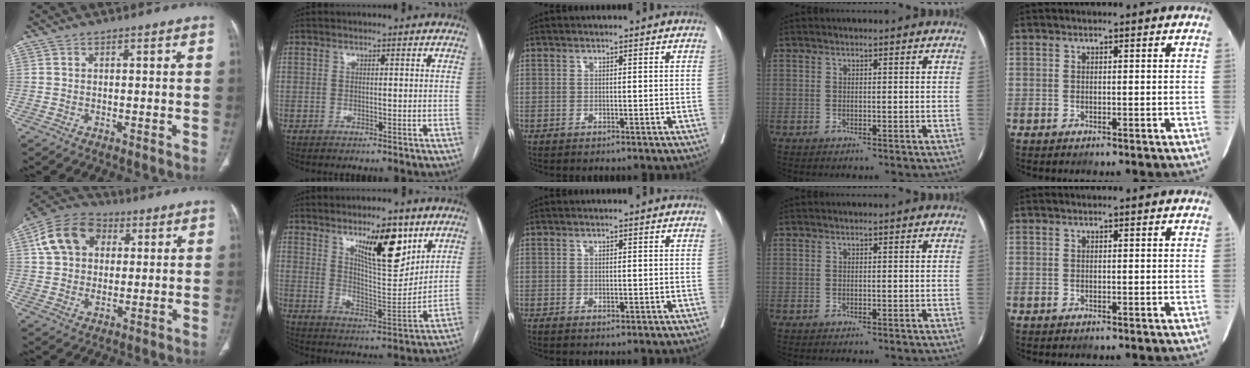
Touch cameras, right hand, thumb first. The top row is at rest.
{"thumb": {"total": 13.2, "force": [4.1, 9.7, 8.0], "torque": [-0.129, 0.009, 0.063]}, "index": {"total": 12.6, "force": [7.3, 3.1, 9.8], "torque": [-0.157, -0.008, 0.126]}, "middle": {"total": 0.5, "force": [-0.3, 0.3, 0.3], "torque": [-0.006, 0.000, -0.003]}}